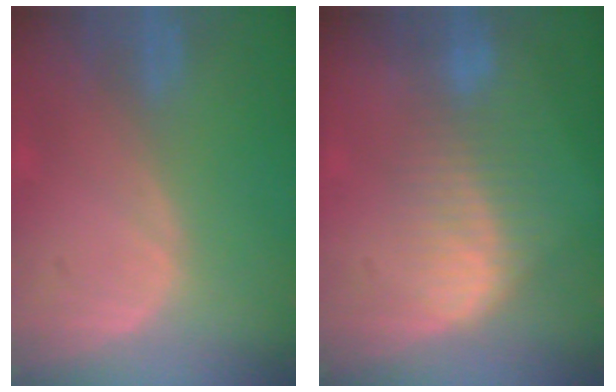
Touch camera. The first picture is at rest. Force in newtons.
{"total": 7.1, "press": 6.3, "slide": 3.3}